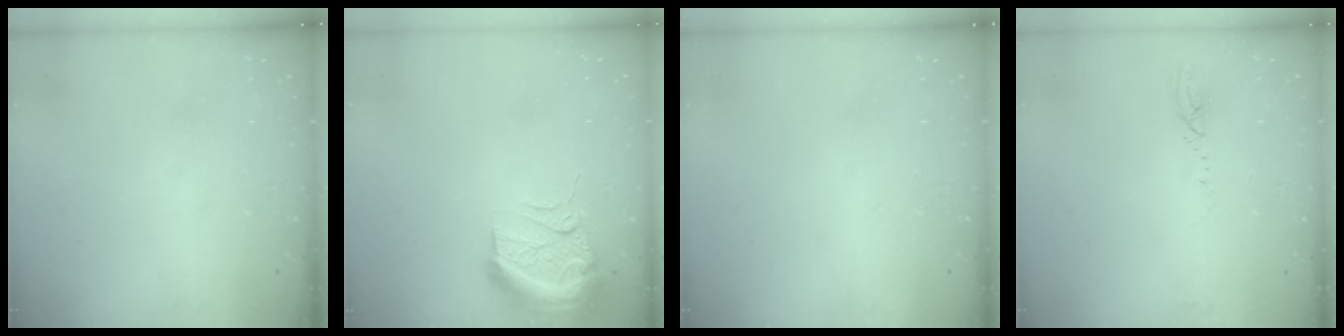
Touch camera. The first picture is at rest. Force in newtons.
{"total": 12.7, "press": 12.5, "slide": 2.3}
{"total": 0.0}
{"total": 2.3, "press": 2.3, "slide": 0.3}